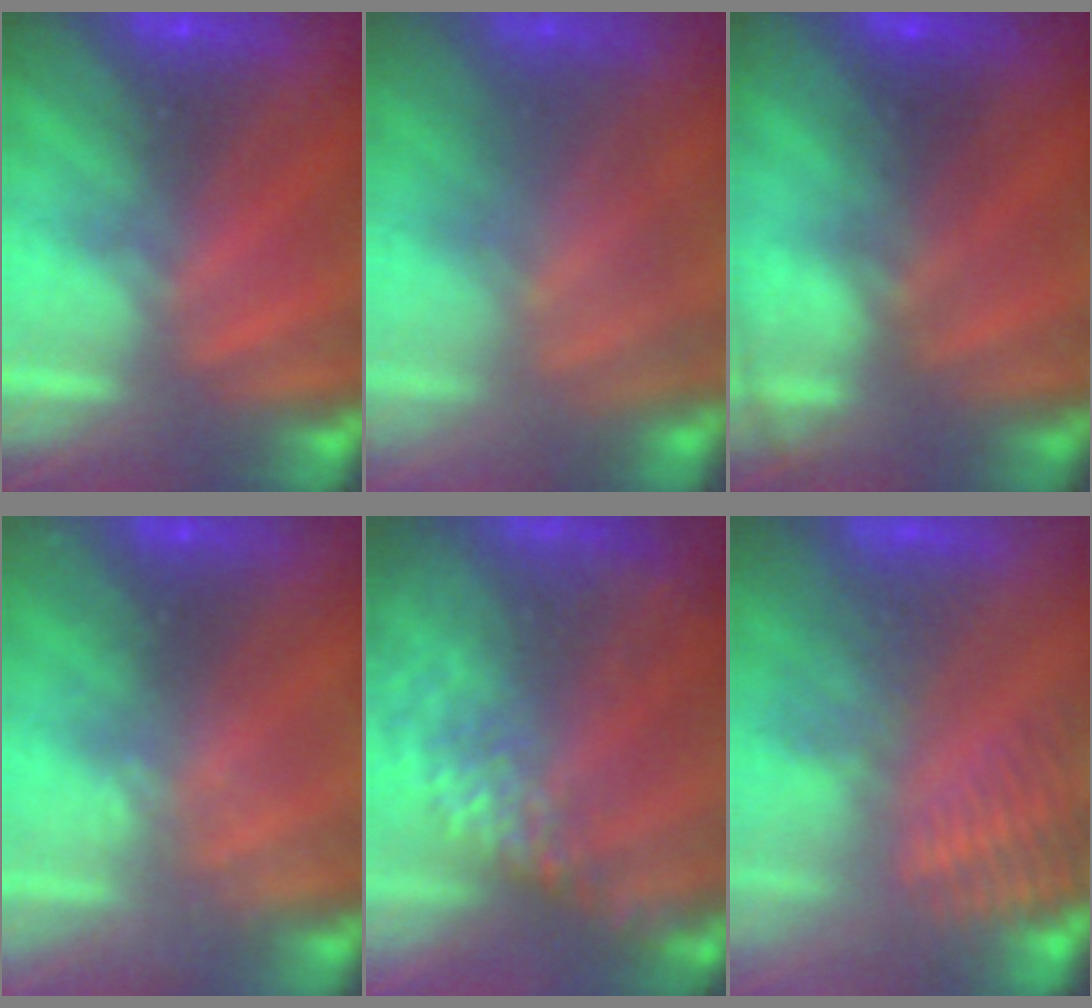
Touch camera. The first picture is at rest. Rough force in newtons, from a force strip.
{"total": 3.4}
{"total": 11.4}
{"total": 2.2}
{"total": 9.6}
{"total": 3.8}